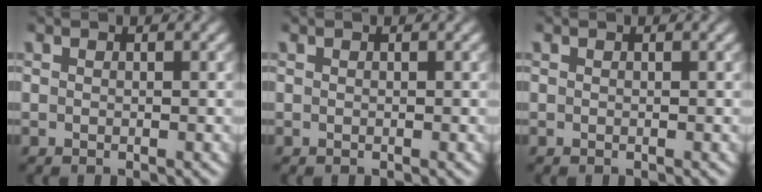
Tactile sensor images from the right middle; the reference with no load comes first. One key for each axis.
{"total": 0.0}
{"total": 0.0}